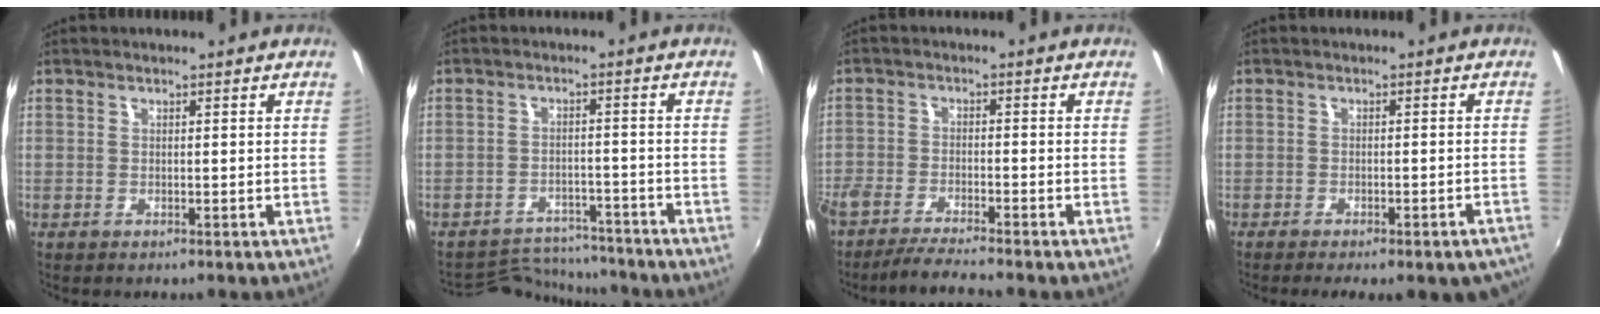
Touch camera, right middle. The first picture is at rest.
{"total": 10.2, "force": [-9.8, 2.7, 1.2], "torque": [-0.039, 0.016, -0.142]}
{"total": 7.2, "force": [-6.4, 0.2, 3.2], "torque": [-0.086, -0.021, -0.119]}
{"total": 9.2, "force": [-7.1, 2.2, 5.3], "torque": [-0.091, -0.028, -0.086]}